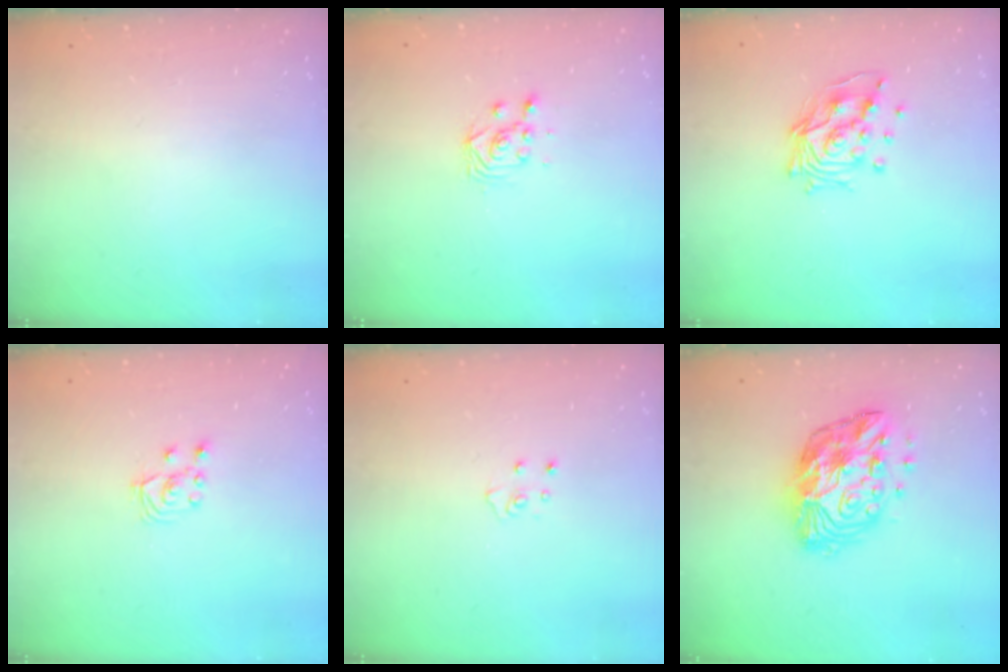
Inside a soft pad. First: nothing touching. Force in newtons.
{"total": 3.0, "press": 3.0, "slide": 0.2}
{"total": 12.9, "press": 12.8, "slide": 1.1}
{"total": 2.8, "press": 2.7, "slide": 0.7}
{"total": 3.8, "press": 3.8, "slide": 0.3}
{"total": 15.1, "press": 15.1, "slide": 0.7}